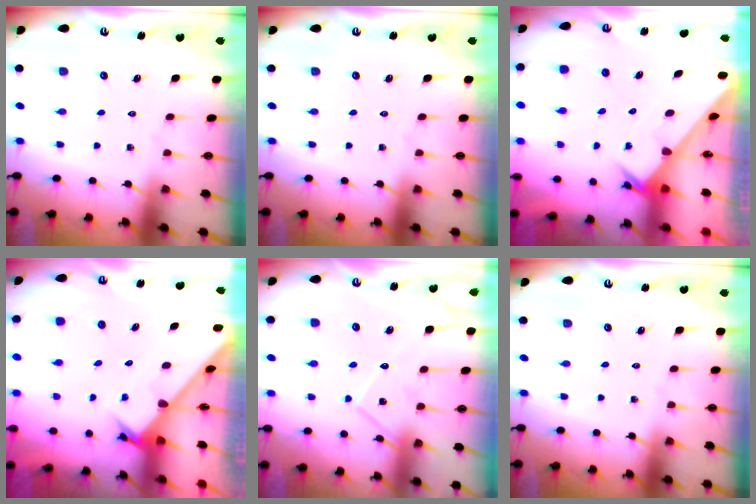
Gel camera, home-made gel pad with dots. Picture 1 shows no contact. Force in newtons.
{"total": 0.0}
{"total": 2.0, "press": 2.0, "slide": 0.1}
{"total": 2.5, "press": 2.5, "slide": 0.1}
{"total": 10.7, "press": 10.7, "slide": 0.8}
{"total": 0.0}